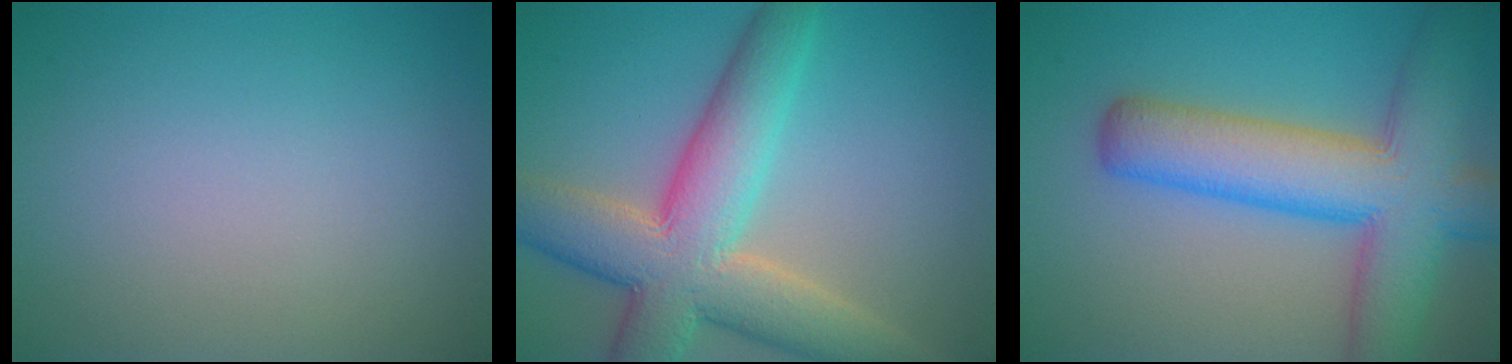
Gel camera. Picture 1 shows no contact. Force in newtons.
{"total": 9.7, "press": 9.7, "slide": 0.7}
{"total": 9.9, "press": 9.9, "slide": 0.4}